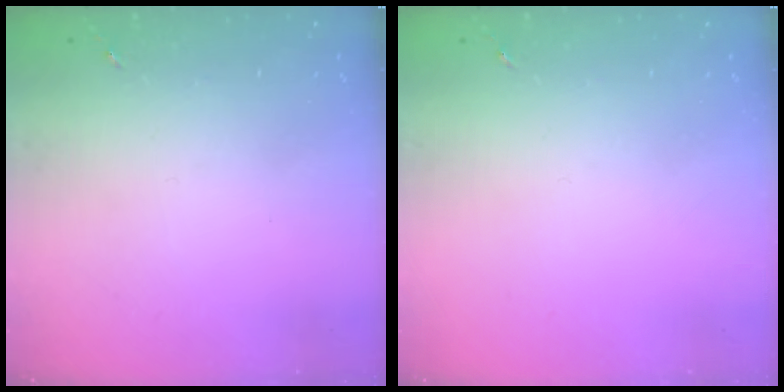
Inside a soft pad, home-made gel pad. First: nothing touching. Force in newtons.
{"total": 0.0}